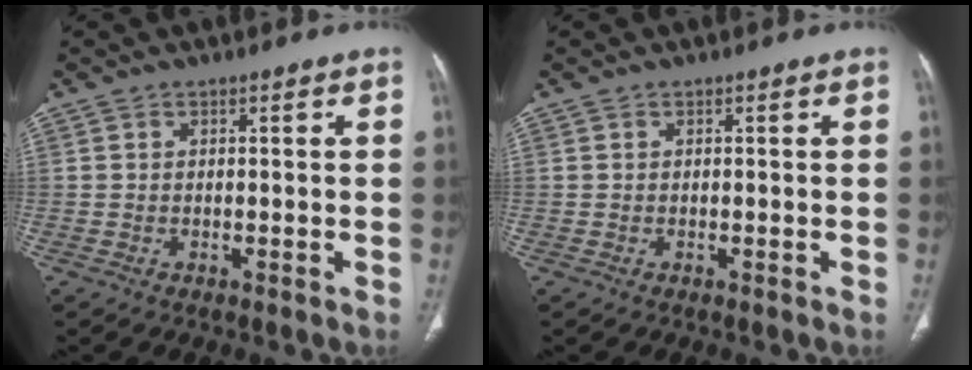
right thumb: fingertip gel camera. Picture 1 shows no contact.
{"total": 0.0}